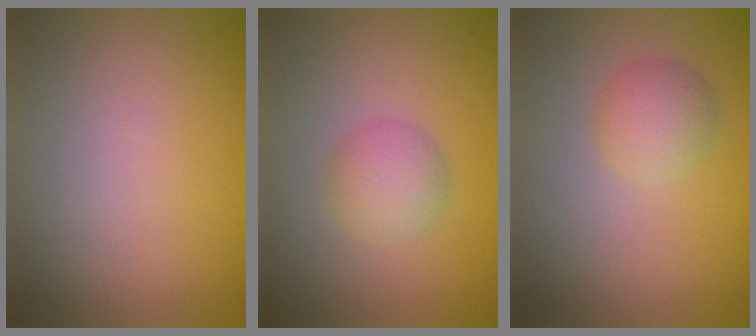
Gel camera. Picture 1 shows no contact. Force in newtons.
{"total": 2.4, "press": 2.4, "slide": 0.0}
{"total": 2.4, "press": 2.4, "slide": 0.1}